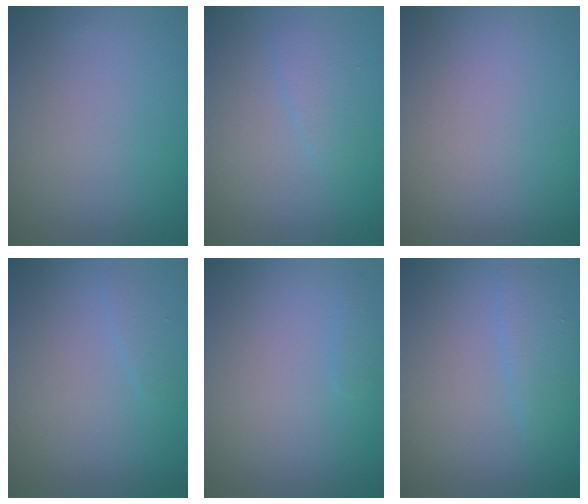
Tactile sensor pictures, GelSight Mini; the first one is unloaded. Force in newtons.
{"total": 1.3, "press": 1.3, "slide": 0.1}
{"total": 0.0}
{"total": 0.7, "press": 0.7, "slide": 0.1}
{"total": 0.6, "press": 0.6, "slide": 0.0}
{"total": 1.6, "press": 1.6, "slide": 0.1}